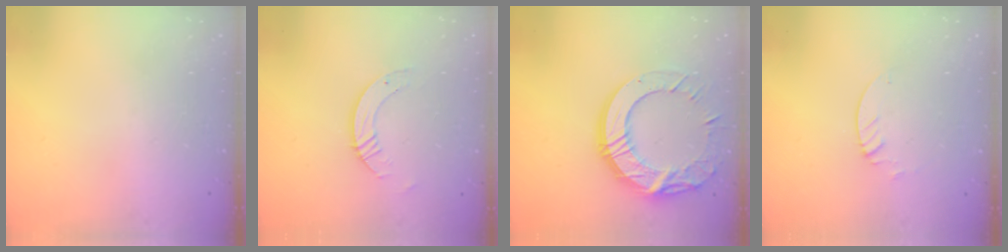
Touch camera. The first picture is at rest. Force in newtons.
{"total": 4.7, "press": 4.7, "slide": 0.3}
{"total": 18.4, "press": 18.3, "slide": 1.1}
{"total": 1.3, "press": 1.3, "slide": 0.1}